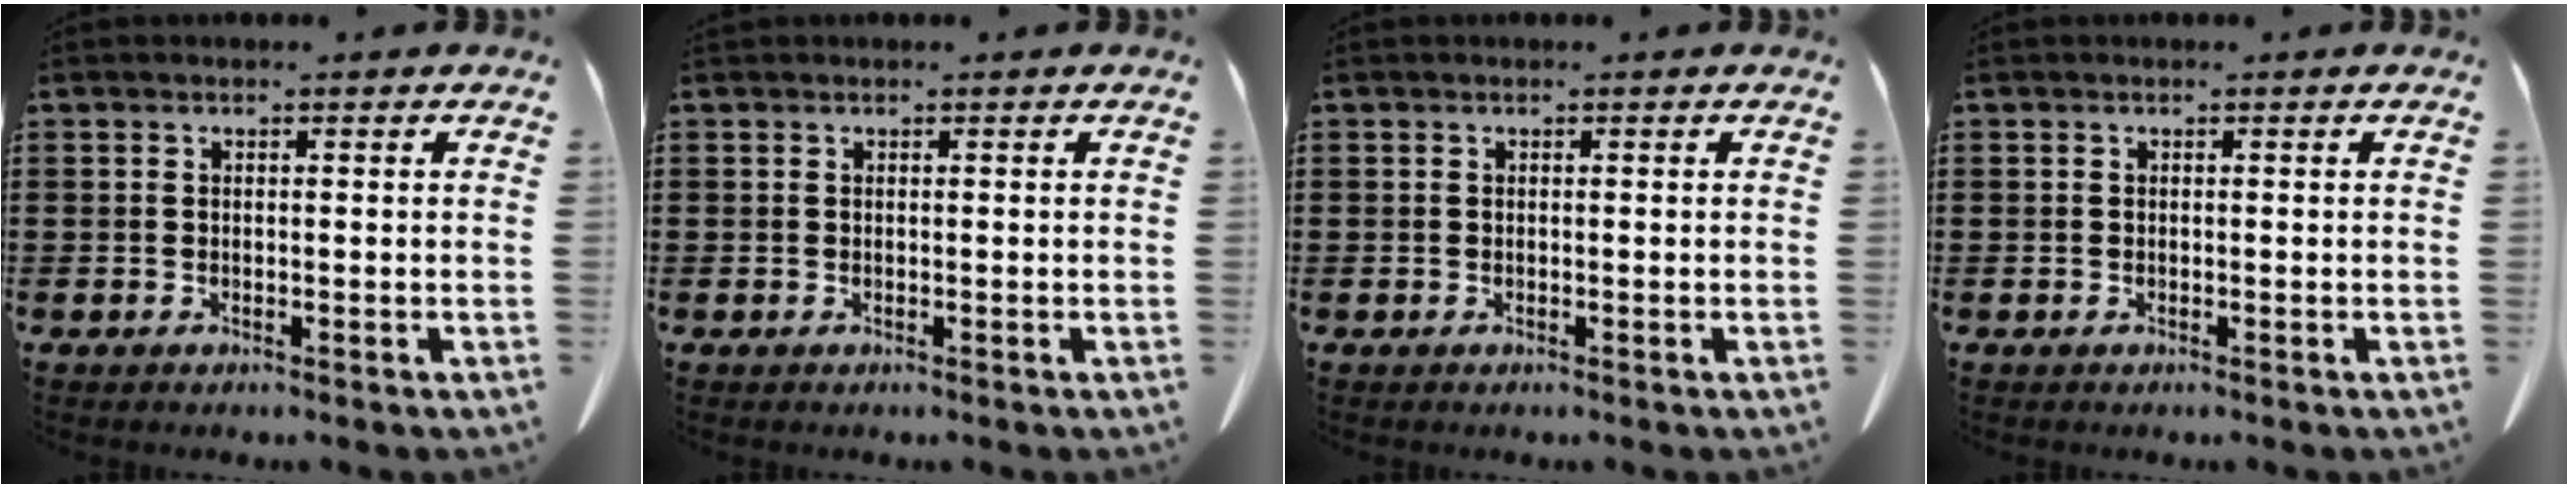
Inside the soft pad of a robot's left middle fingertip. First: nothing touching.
{"total": 0.0}
{"total": 0.0}
{"total": 0.0}